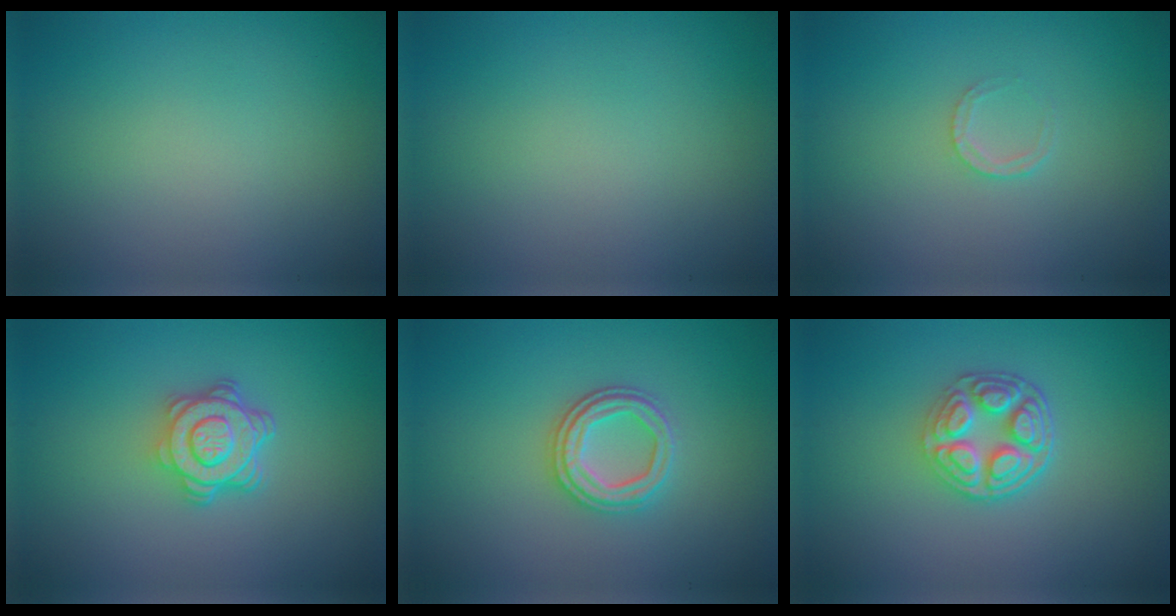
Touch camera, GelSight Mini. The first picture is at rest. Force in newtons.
{"total": 0.0}
{"total": 1.3, "press": 1.3, "slide": 0.2}
{"total": 4.5, "press": 3.4, "slide": 3.0}
{"total": 3.3, "press": 2.9, "slide": 1.5}
{"total": 4.7, "press": 3.7, "slide": 2.8}